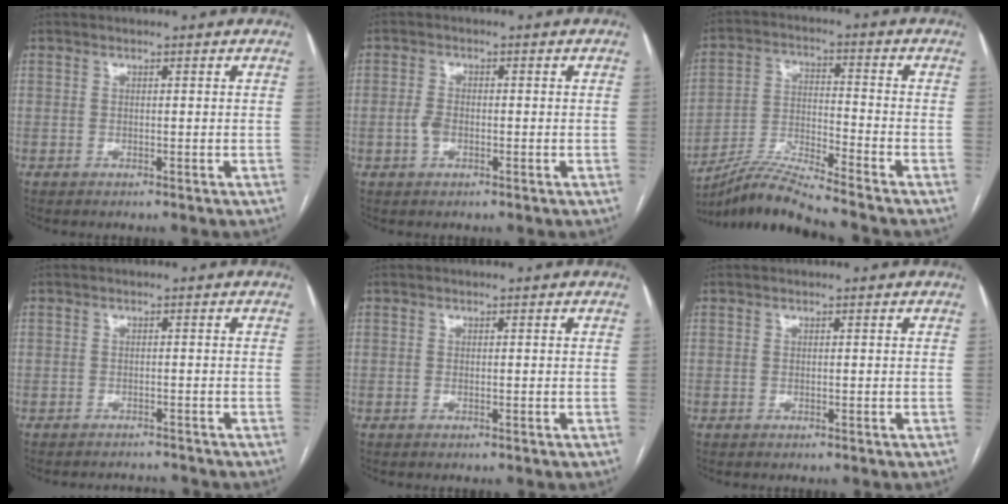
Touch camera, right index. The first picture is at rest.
{"total": 2.3, "force": [-0.7, 1.3, 1.7], "torque": [-0.039, 0.003, -0.014]}
{"total": 9.7, "force": [-9.0, -1.5, 3.5], "torque": [-0.075, -0.010, -0.167]}
{"total": 2.9, "force": [-2.7, 0.7, -0.6], "torque": [0.011, -0.006, -0.041]}
{"total": 0.0}
{"total": 0.0}